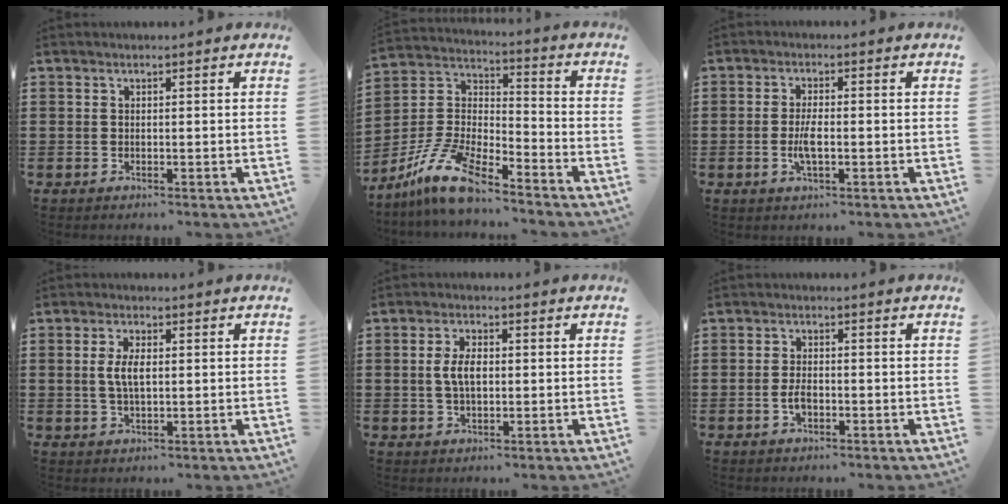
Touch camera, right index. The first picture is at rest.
{"total": 10.8, "force": [-8.9, 2.2, 5.7], "torque": [-0.146, 0.008, -0.183]}
{"total": 3.5, "force": [-0.8, 1.1, 3.3], "torque": [-0.072, -0.002, -0.019]}
{"total": 4.2, "force": [0.3, 1.8, 3.8], "torque": [-0.083, 0.004, 0.001]}
{"total": 4.3, "force": [0.2, 2.2, 3.7], "torque": [-0.081, 0.006, -0.001]}
{"total": 2.4, "force": [-0.8, 1.1, 2.0], "torque": [-0.043, 0.001, -0.016]}